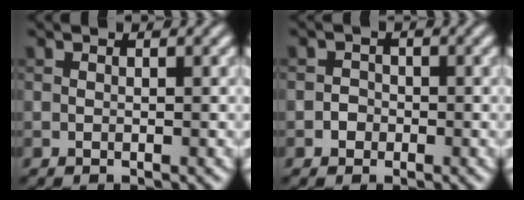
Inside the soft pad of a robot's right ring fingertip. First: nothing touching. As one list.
[{"total": 1.2, "force": [-0.5, 1.0, 0.2], "torque": [0.004, 0.002, -0.010]}]